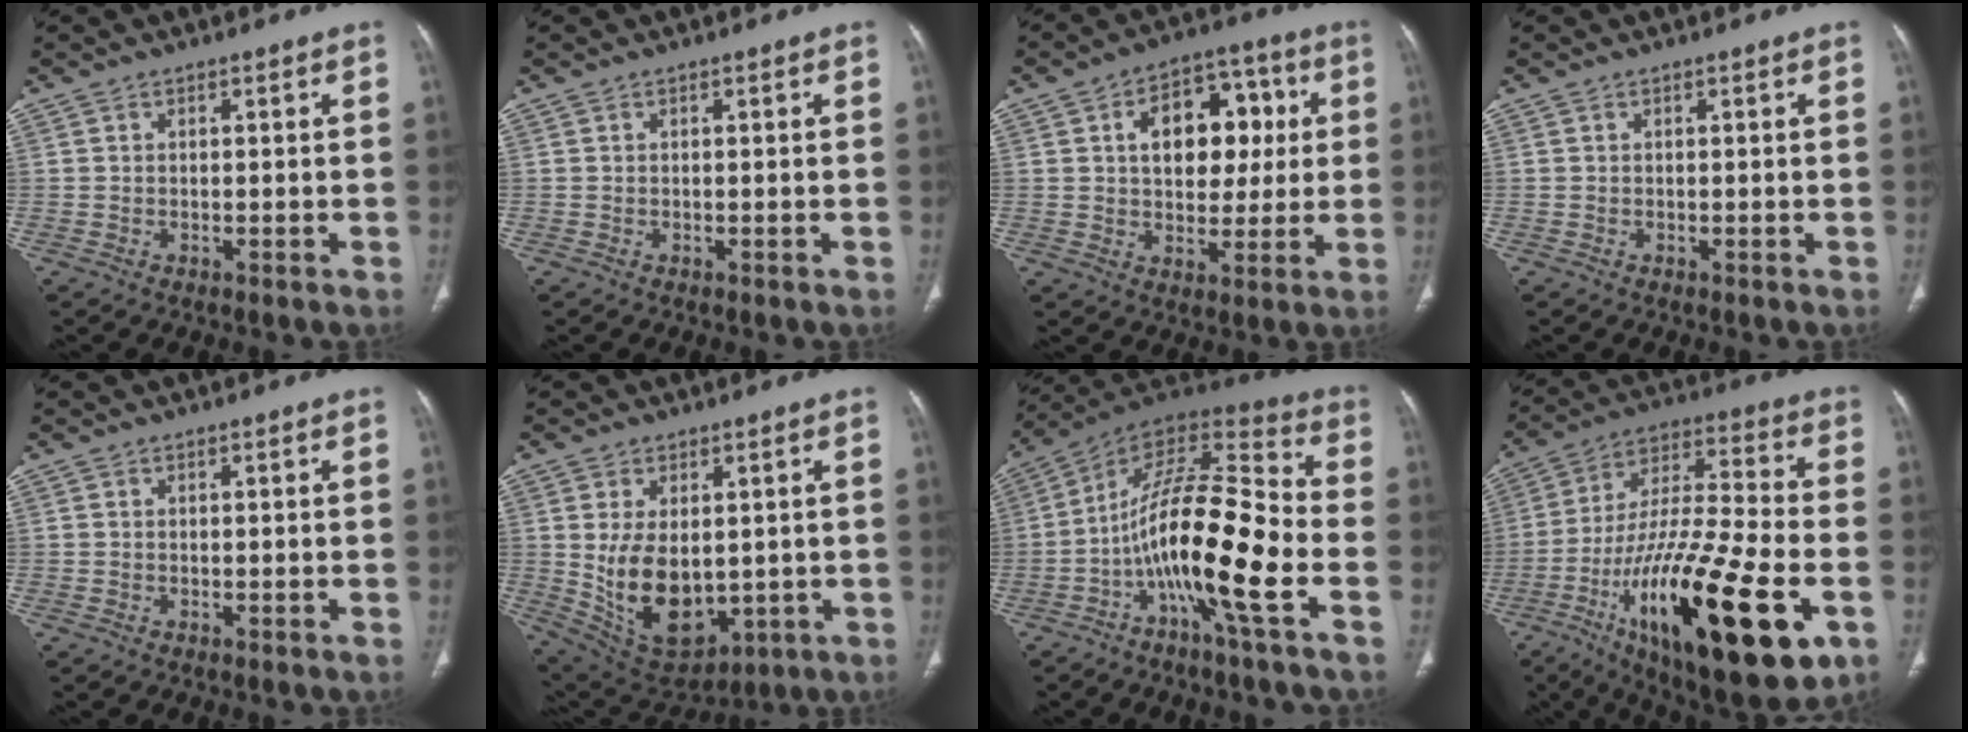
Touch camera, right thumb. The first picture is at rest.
{"total": 0.0}
{"total": 14.8, "force": [3.0, 10.0, 10.5], "torque": [-0.106, 0.017, 0.043]}
{"total": 0.0}
{"total": 0.0}
{"total": 14.5, "force": [-0.2, 8.8, 11.5], "torque": [-0.178, -0.013, 0.032]}
{"total": 19.3, "force": [-6.5, 3.7, 17.8], "torque": [-0.327, 0.063, -0.119]}
{"total": 31.9, "force": [-11.5, 9.9, 28.1], "torque": [-0.479, 0.033, -0.179]}